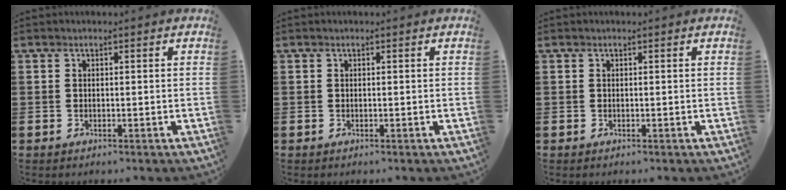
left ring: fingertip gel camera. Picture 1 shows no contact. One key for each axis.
{"total": 0.0}
{"total": 0.0}